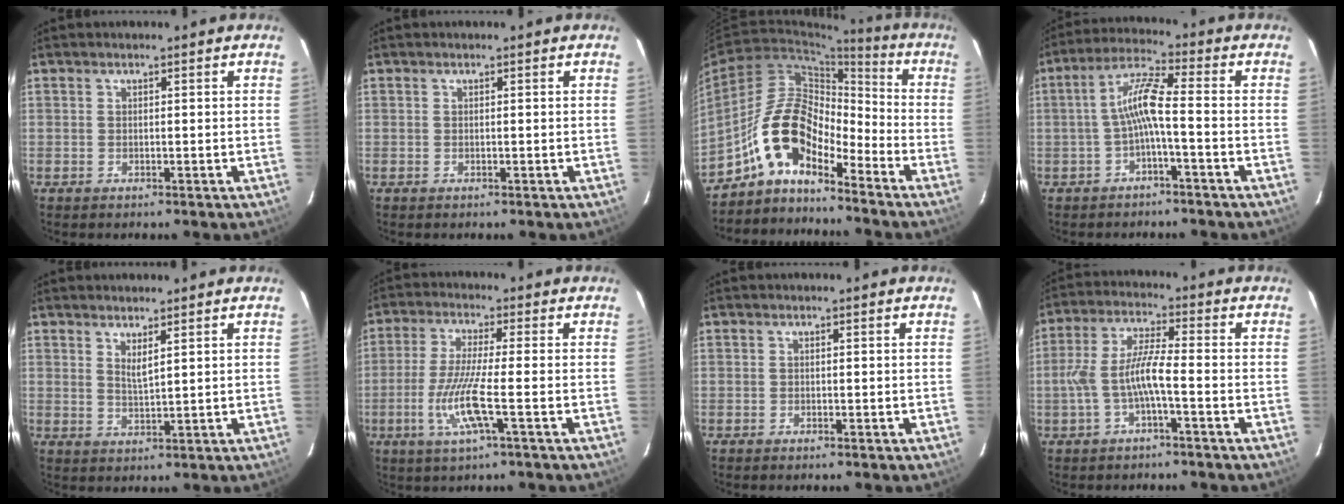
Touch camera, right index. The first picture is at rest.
{"total": 0.0}
{"total": 11.6, "force": [-8.2, 4.6, 6.8], "torque": [-0.128, 0.027, -0.167]}
{"total": 6.4, "force": [-2.0, 0.3, 6.0], "torque": [-0.138, 0.018, -0.036]}
{"total": 2.5, "force": [1.6, 0.3, 1.9], "torque": [-0.034, -0.004, 0.027]}
{"total": 8.6, "force": [-2.7, -0.2, 8.1], "torque": [-0.175, -0.010, -0.051]}
{"total": 0.0}
{"total": 7.1, "force": [-2.4, 0.8, 6.6], "torque": [-0.149, 0.009, -0.041]}